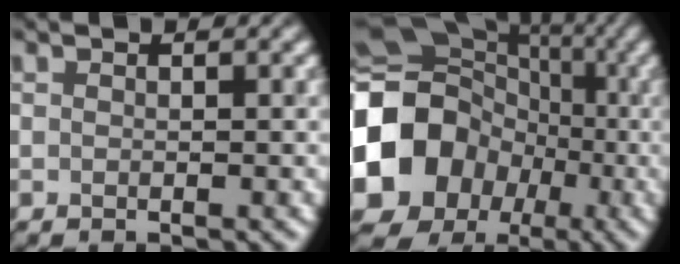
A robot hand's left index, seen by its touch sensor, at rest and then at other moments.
{"total": 15.2, "force": [-2.7, 13.4, 6.5], "torque": [-0.165, -0.004, -0.077]}